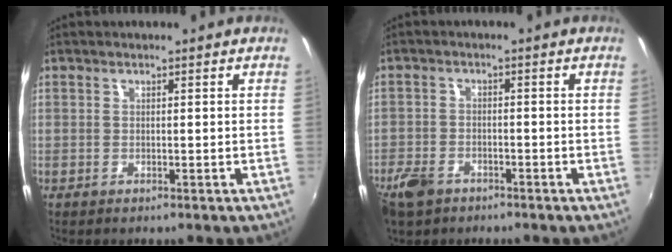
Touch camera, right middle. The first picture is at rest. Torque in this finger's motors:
{"motor_torque": [1.13, -1.00, 0.46, 0.14]}